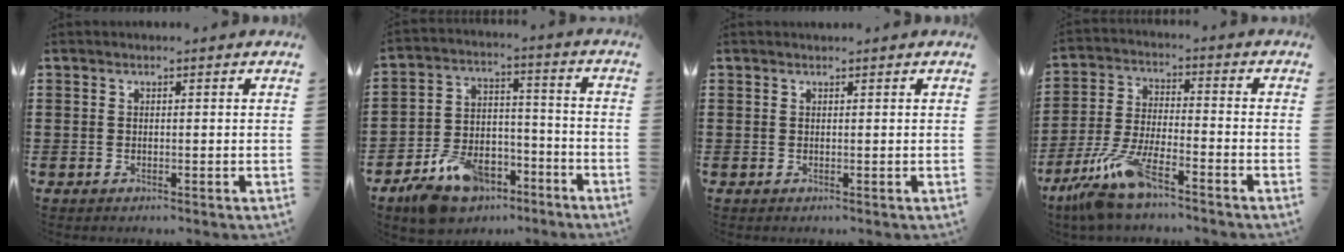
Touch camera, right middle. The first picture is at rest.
{"total": 9.0, "force": [-7.1, 4.5, 3.3], "torque": [-0.073, 0.033, -0.135]}
{"total": 0.0}
{"total": 9.7, "force": [-7.6, 1.4, 5.7], "torque": [-0.137, -0.004, -0.154]}